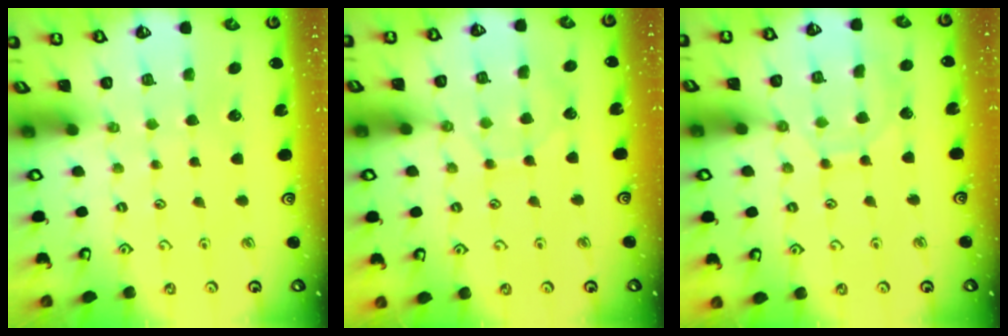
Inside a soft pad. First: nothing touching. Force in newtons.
{"total": 4.9, "press": 4.9, "slide": 0.3}
{"total": 7.7, "press": 7.6, "slide": 0.7}